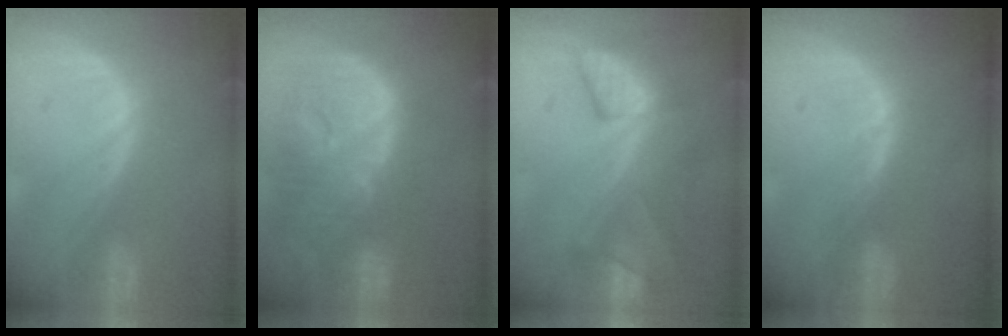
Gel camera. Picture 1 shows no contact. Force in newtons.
{"total": 13.4, "press": 11.6, "slide": 6.7}
{"total": 7.8, "press": 7.6, "slide": 1.6}
{"total": 1.7, "press": 1.7, "slide": 0.1}